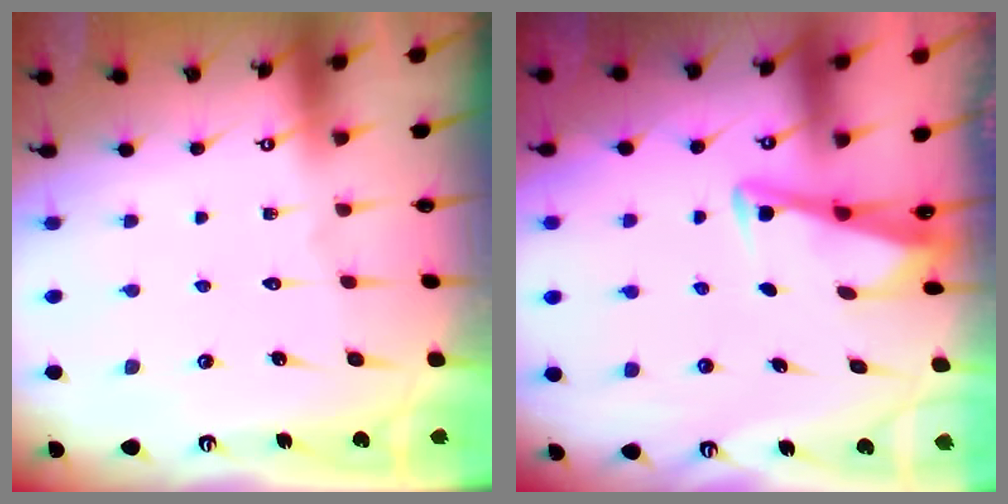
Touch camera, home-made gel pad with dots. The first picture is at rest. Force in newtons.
{"total": 3.4, "press": 3.4, "slide": 0.4}